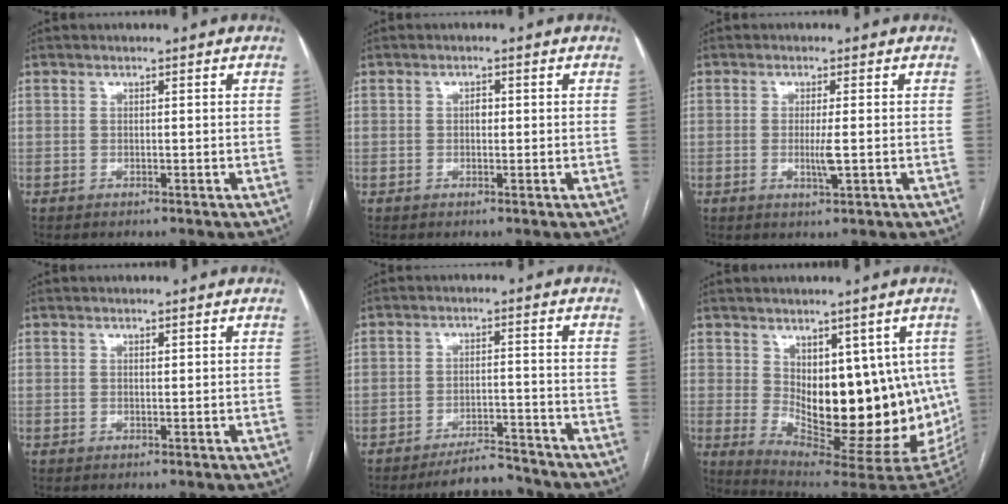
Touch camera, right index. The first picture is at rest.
{"total": 1.1, "force": [0.1, 0.7, 0.8], "torque": [-0.012, 0.003, 0.000]}
{"total": 3.1, "force": [-0.4, 0.1, 3.0], "torque": [-0.059, -0.006, -0.006]}
{"total": 0.5, "force": [0.3, 0.2, 0.4], "torque": [-0.010, -0.002, 0.005]}
{"total": 6.1, "force": [-5.9, 1.1, 1.0], "torque": [-0.009, 0.003, -0.093]}
{"total": 17.6, "force": [0.0, 7.4, 16.0], "torque": [-0.189, -0.007, 0.026]}